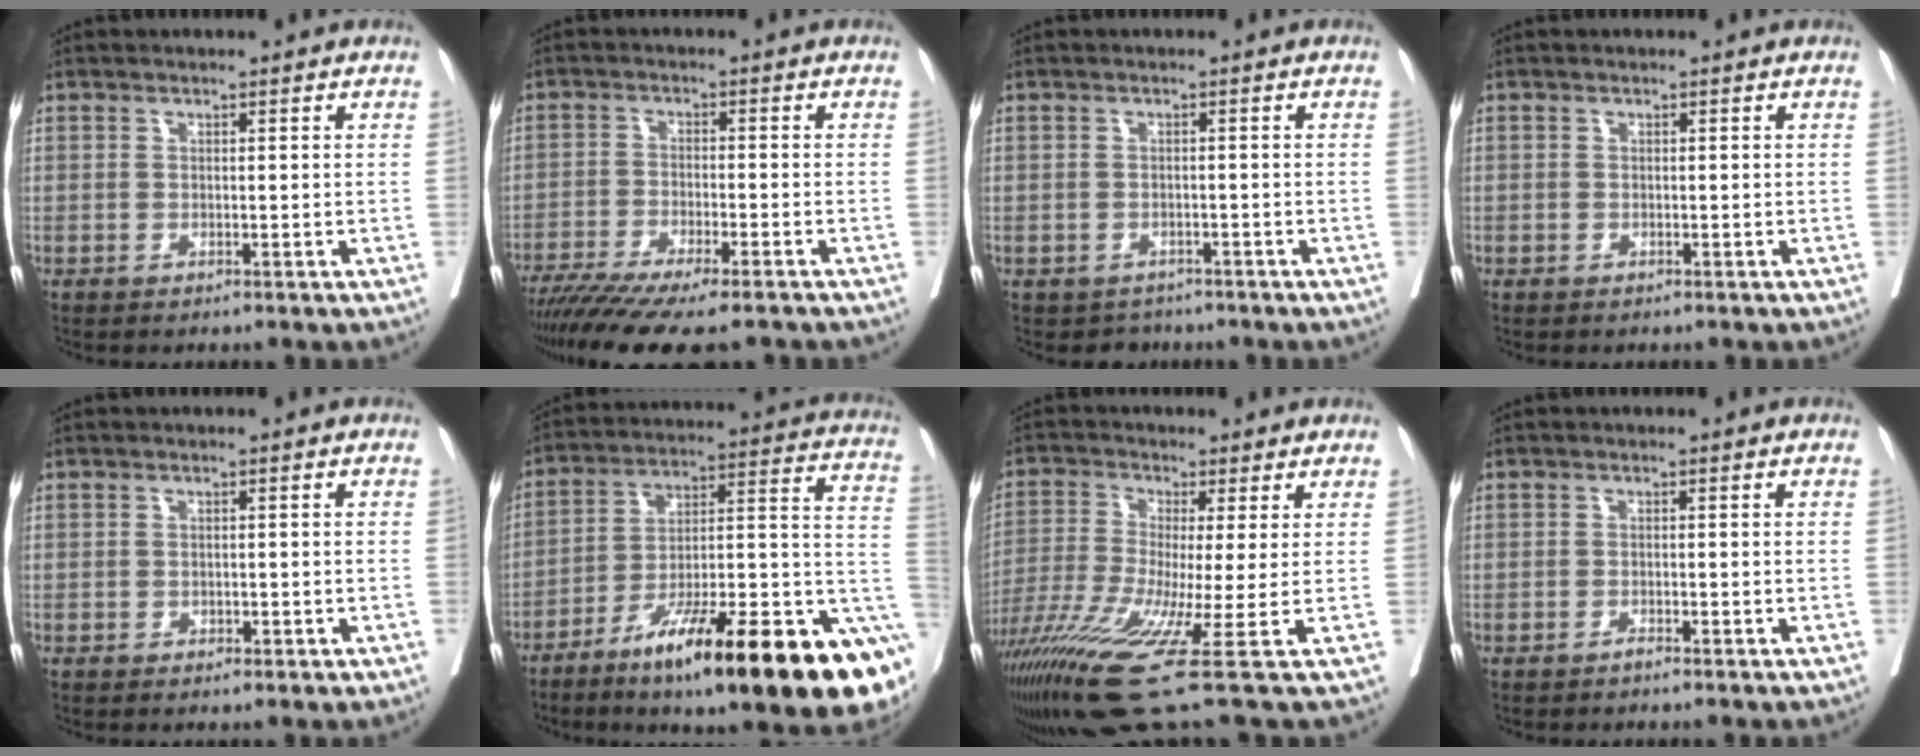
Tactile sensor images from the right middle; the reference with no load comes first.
{"total": 14.9, "force": [-12.4, 1.4, 8.1], "torque": [-0.125, -0.032, -0.195]}
{"total": 2.5, "force": [-2.0, 1.5, -0.2], "torque": [-0.003, 0.004, -0.030]}
{"total": 1.1, "force": [-0.5, 1.0, -0.2], "torque": [0.001, 0.008, -0.012]}
{"total": 1.7, "force": [-0.6, 1.2, 1.1], "torque": [-0.019, 0.002, -0.002]}
{"total": 29.1, "force": [-13.8, 4.5, 25.2], "torque": [-0.260, 0.008, -0.216]}
{"total": 15.0, "force": [-7.8, -0.7, 12.8], "torque": [-0.249, -0.044, -0.141]}
{"total": 0.7, "force": [-0.6, 0.1, 0.3], "torque": [-0.010, -0.001, -0.010]}